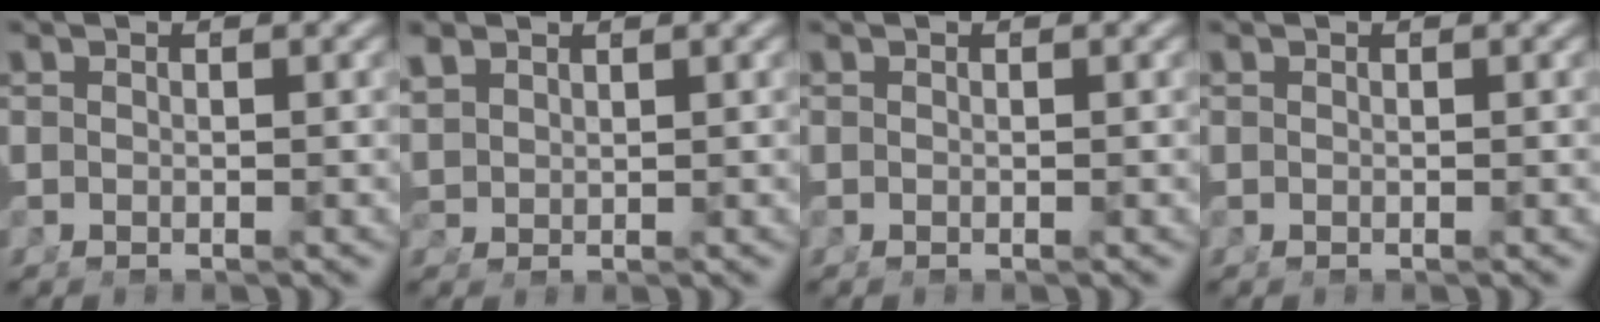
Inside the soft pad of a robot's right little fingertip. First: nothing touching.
{"total": 1.4, "force": [1.3, 0.1, 0.5], "torque": [-0.011, -0.004, 0.042]}
{"total": 0.0}
{"total": 0.0}